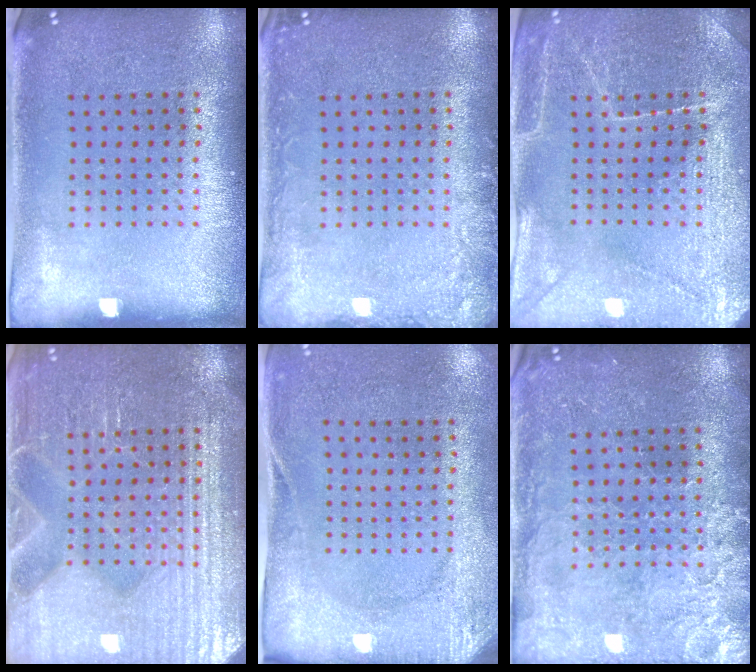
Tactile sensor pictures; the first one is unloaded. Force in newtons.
{"total": 2.0, "press": 2.0, "slide": 0.2}
{"total": 3.6, "press": 3.5, "slide": 0.7}
{"total": 4.3, "press": 4.3, "slide": 0.6}
{"total": 2.7, "press": 2.1, "slide": 1.7}
{"total": 3.4, "press": 3.2, "slide": 1.3}